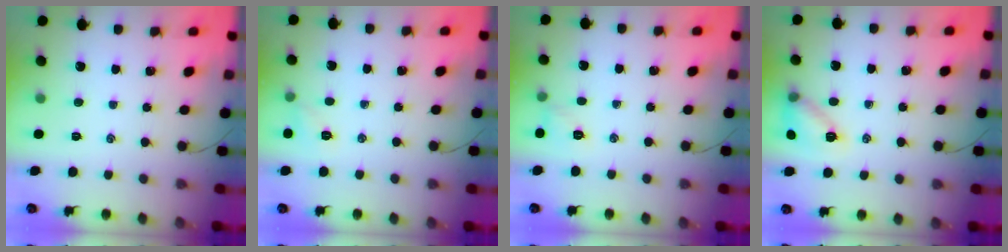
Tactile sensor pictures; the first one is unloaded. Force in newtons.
{"total": 5.1, "press": 4.9, "slide": 1.4}
{"total": 5.9, "press": 5.7, "slide": 1.3}
{"total": 11.3, "press": 11.2, "slide": 1.5}